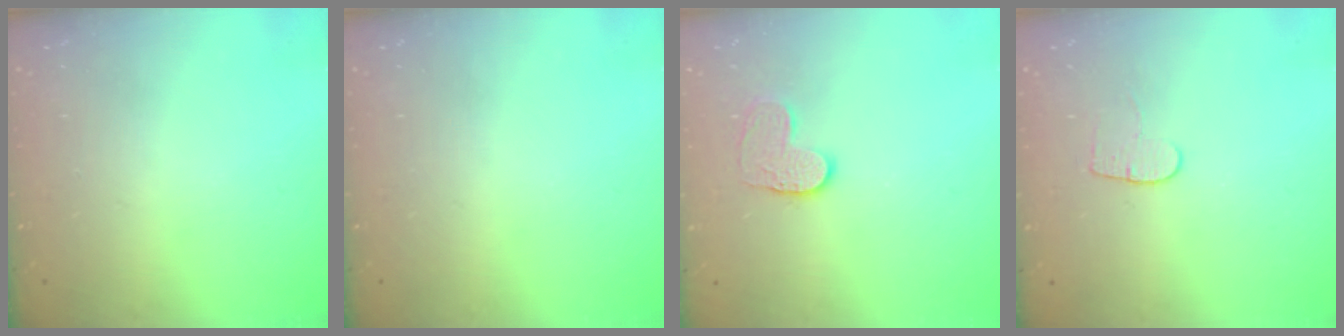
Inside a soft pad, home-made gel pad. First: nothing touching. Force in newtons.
{"total": 0.0}
{"total": 7.6, "press": 7.6, "slide": 0.4}
{"total": 4.5, "press": 4.4, "slide": 0.5}